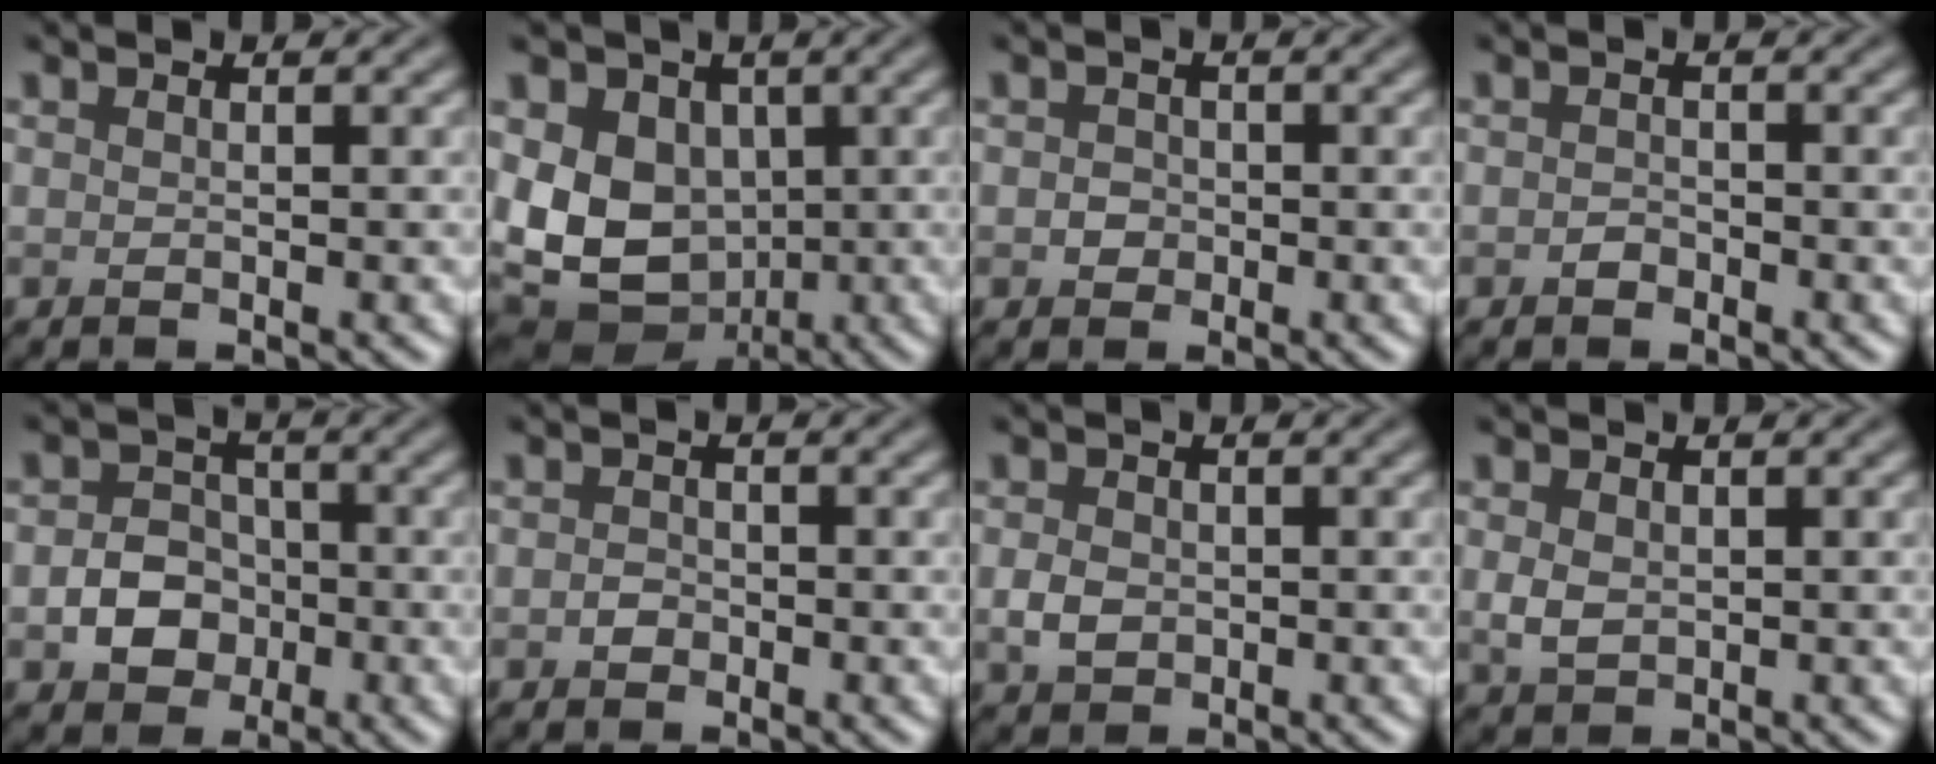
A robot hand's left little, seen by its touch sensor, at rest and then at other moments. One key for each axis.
{"total": 10.2, "fx": 0.0, "fy": 7.8, "fz": 6.6, "tx": -0.118, "ty": -0.008, "tz": 0.001}
{"total": 1.2, "fx": -0.2, "fy": 1.2, "fz": 0.4, "tx": -0.001, "ty": -0.002, "tz": -0.008}
{"total": 0.8, "fx": -0.4, "fy": 0.6, "fz": 0.3, "tx": -0.005, "ty": -0.002, "tz": -0.010}
{"total": 3.9, "fx": -1.2, "fy": 3.2, "fz": 1.9, "tx": -0.020, "ty": 0.002, "tz": -0.022}
{"total": 1.1, "fx": -0.4, "fy": 0.9, "fz": 0.4, "tx": -0.006, "ty": -0.002, "tz": -0.010}
{"total": 2.2, "fx": -0.3, "fy": 1.7, "fz": 1.2, "tx": -0.025, "ty": -0.003, "tz": -0.010}
{"total": 2.0, "fx": 0.2, "fy": 1.5, "fz": 1.3, "tx": -0.029, "ty": 0.000, "tz": 0.006}